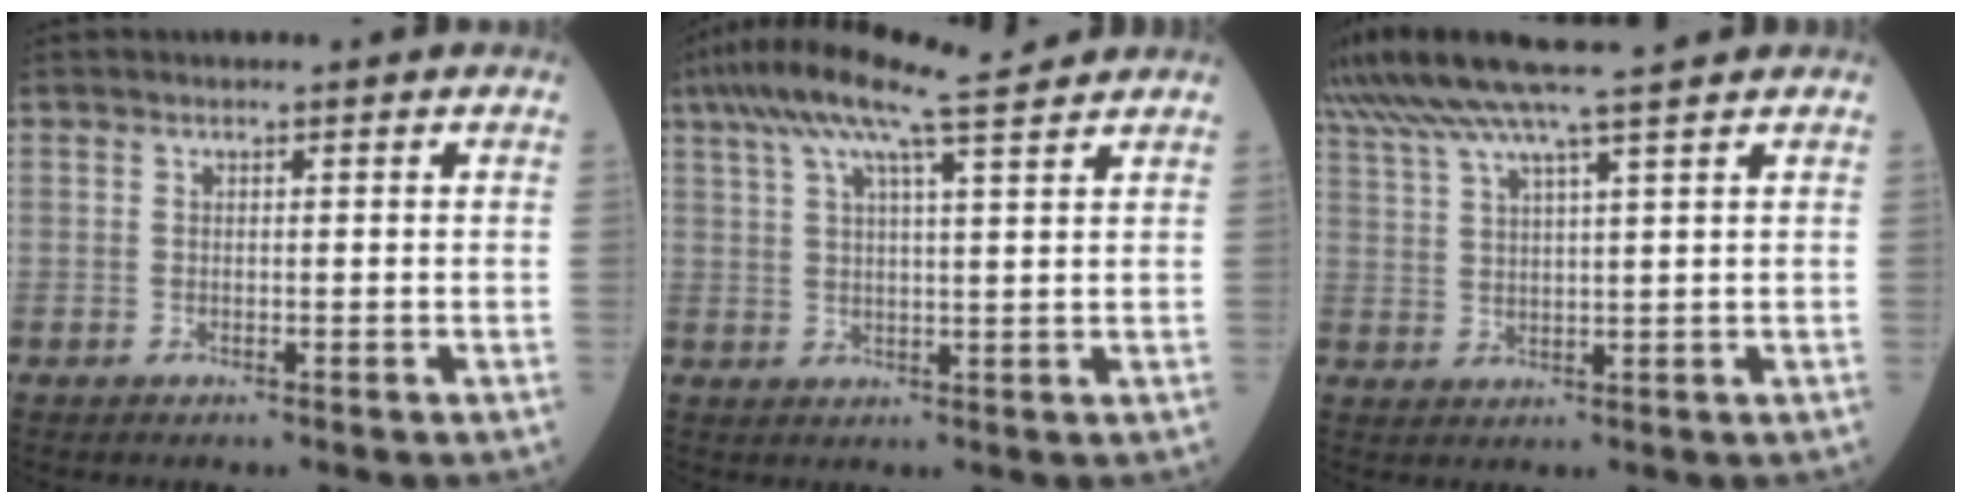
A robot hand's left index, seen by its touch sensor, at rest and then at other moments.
{"total": 11.1, "force": [8.8, -0.2, 6.8], "torque": [-0.124, 0.034, 0.135]}
{"total": 13.1, "force": [11.1, -1.3, 6.9], "torque": [-0.128, 0.024, 0.185]}